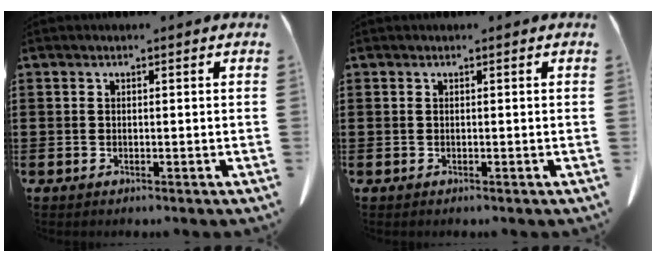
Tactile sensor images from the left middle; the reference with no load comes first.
{"total": 0.0}